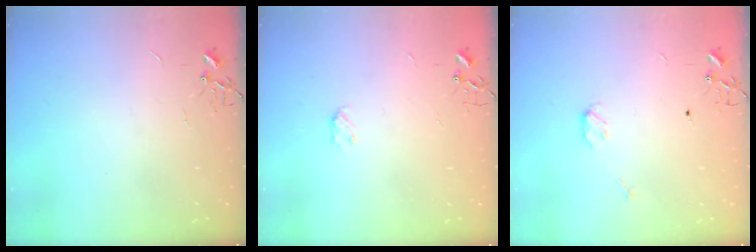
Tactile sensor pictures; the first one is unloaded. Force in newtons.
{"total": 3.1, "press": 3.1, "slide": 0.5}
{"total": 3.9, "press": 3.9, "slide": 0.2}